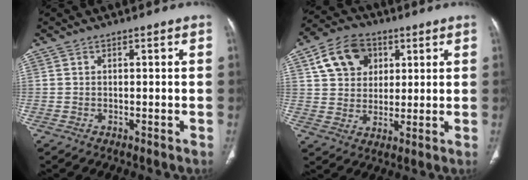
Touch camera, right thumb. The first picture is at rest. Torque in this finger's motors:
{"motor_torque": [1.00, 1.43, 0.45, 0.49, 0.12]}